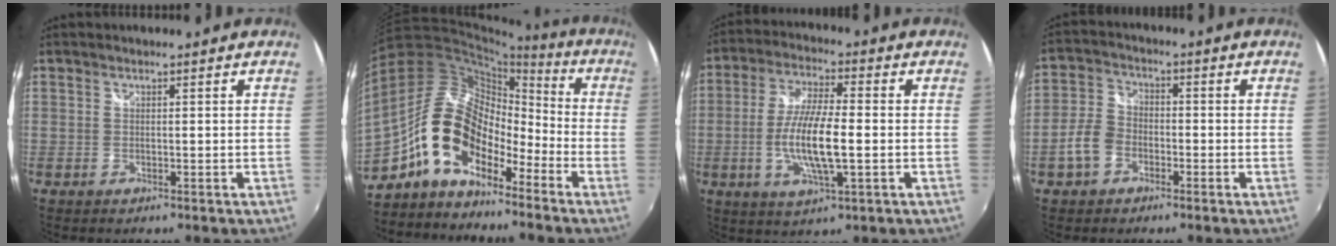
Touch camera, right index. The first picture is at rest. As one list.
[{"total": 14.5, "force": [-8.8, 7.5, 8.7], "torque": [-0.154, 0.014, -0.174]}, {"total": 11.2, "force": [-2.0, 2.4, 10.7], "torque": [-0.214, -0.006, -0.040]}, {"total": 6.0, "force": [-2.6, 4.5, 3.1], "torque": [-0.070, 0.015, -0.050]}]